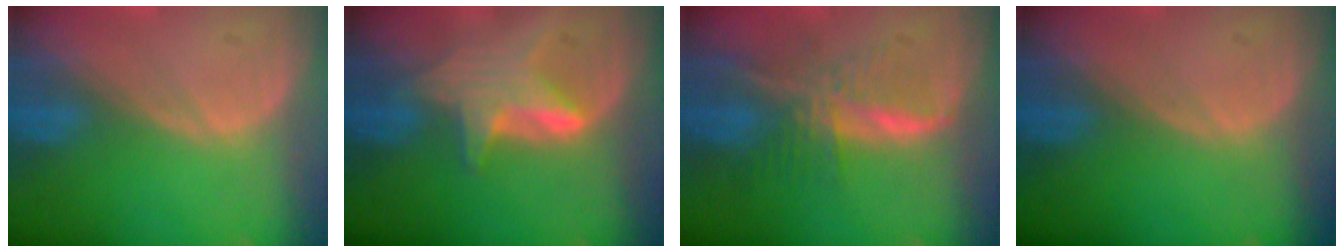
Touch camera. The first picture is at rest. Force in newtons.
{"total": 5.6, "press": 5.6, "slide": 0.4}
{"total": 8.1, "press": 6.8, "slide": 4.3}
{"total": 0.0}